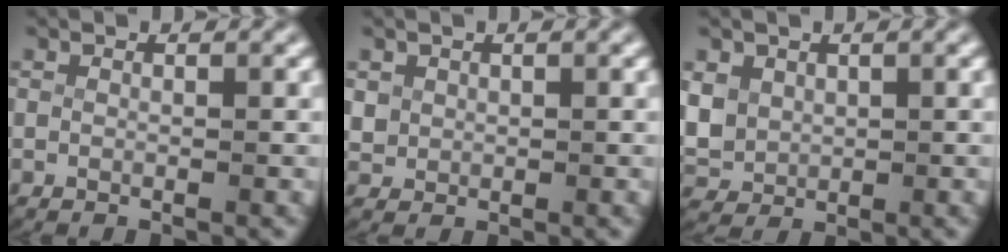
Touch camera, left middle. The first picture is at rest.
{"total": 1.8, "force": [0.4, 1.6, 0.7], "torque": [-0.031, -0.010, 0.018]}
{"total": 4.5, "force": [0.5, 4.0, 1.9], "torque": [-0.071, -0.019, 0.024]}